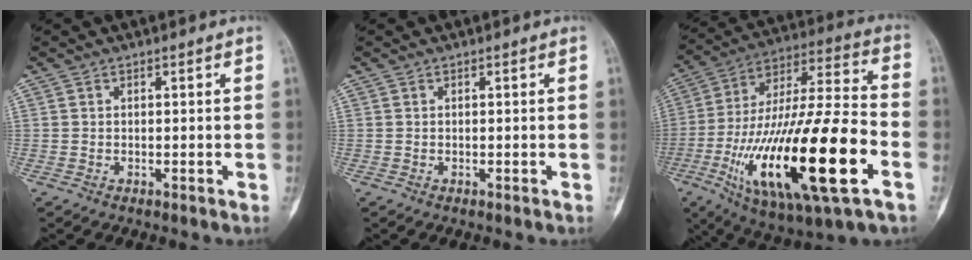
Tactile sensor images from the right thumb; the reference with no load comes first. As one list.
[{"total": 0.0}, {"total": 32.0, "force": [-10.3, 9.0, 28.9], "torque": [-0.562, 0.005, -0.168]}]